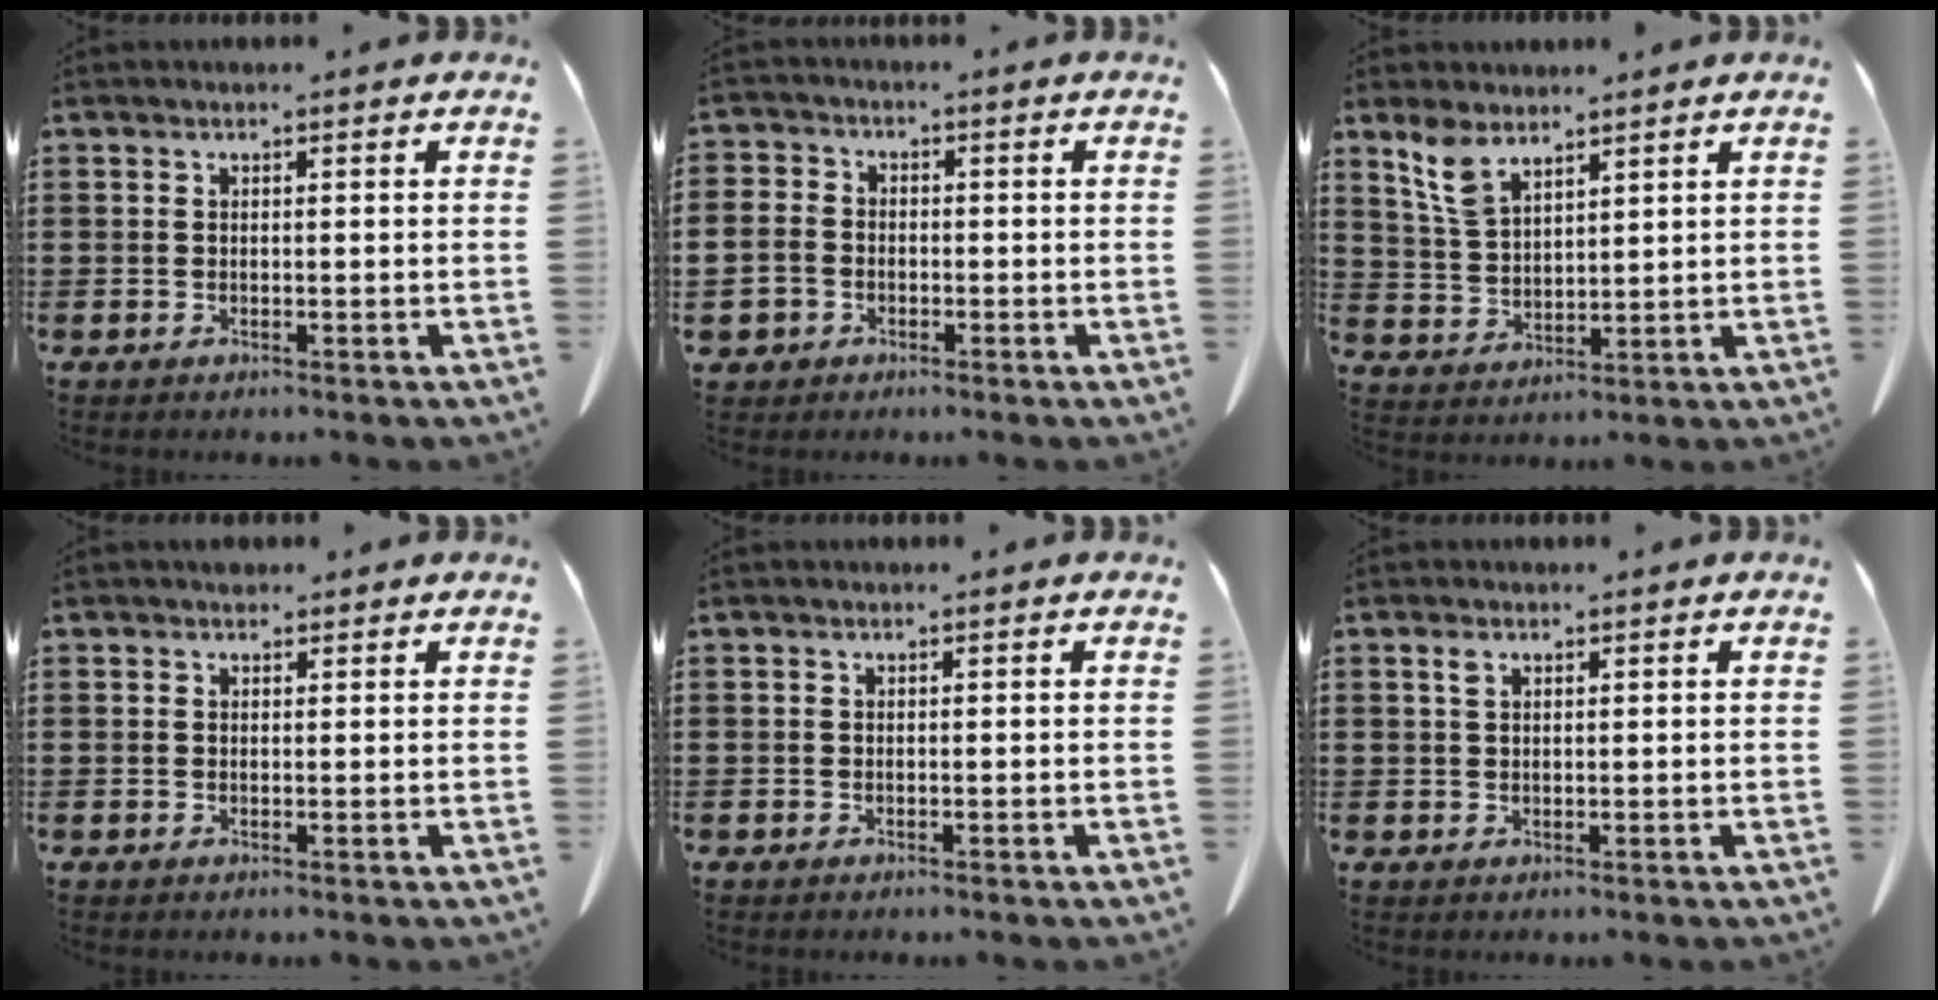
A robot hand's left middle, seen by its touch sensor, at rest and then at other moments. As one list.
[{"total": 3.7, "force": [-1.6, 3.3, 0.8], "torque": [-0.042, 0.003, -0.038]}, {"total": 5.9, "force": [4.3, 2.6, 3.1], "torque": [-0.075, -0.002, 0.083]}, {"total": 1.0, "force": [0.8, 0.5, 0.2], "torque": [-0.005, 0.002, 0.016]}, {"total": 0.0}, {"total": 1.5, "force": [0.8, 0.9, 0.9], "torque": [-0.014, -0.002, 0.015]}]